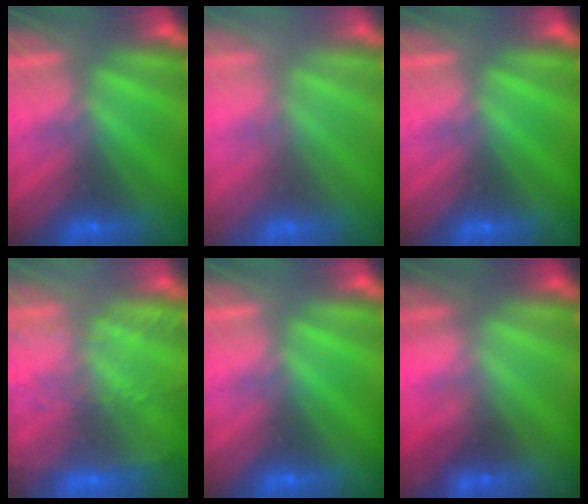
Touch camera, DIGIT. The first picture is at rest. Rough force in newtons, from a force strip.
{"total": 2.5}
{"total": 0.0}
{"total": 9.5}
{"total": 0.0}
{"total": 1.9}